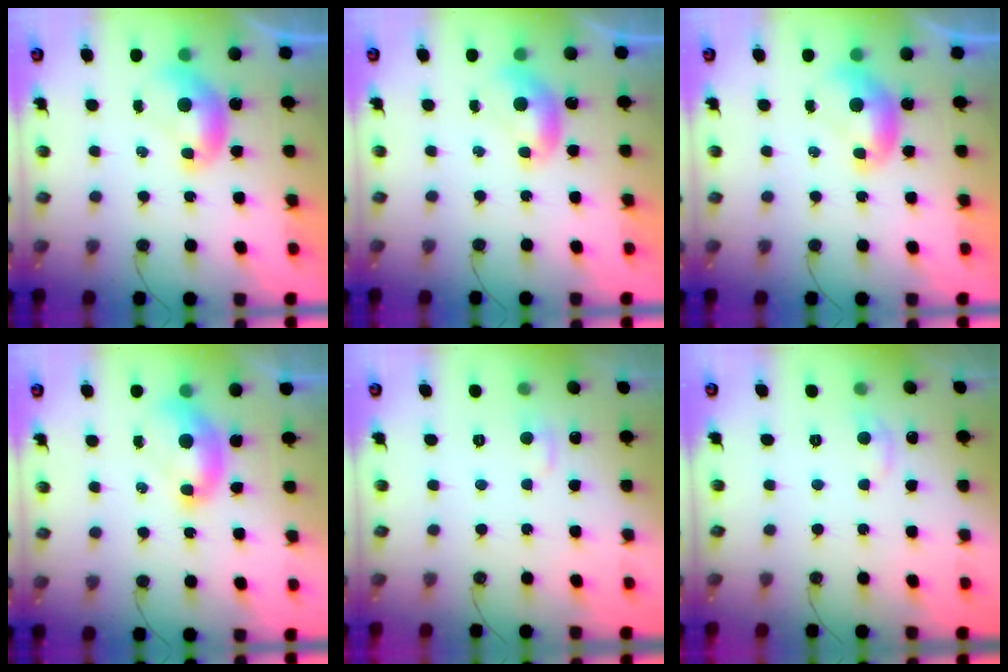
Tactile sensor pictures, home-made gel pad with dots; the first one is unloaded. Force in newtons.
{"total": 0.0}
{"total": 0.0}
{"total": 1.9, "press": 1.8, "slide": 0.6}
{"total": 1.0, "press": 0.6, "slide": 0.8}
{"total": 1.0, "press": 0.2, "slide": 1.0}